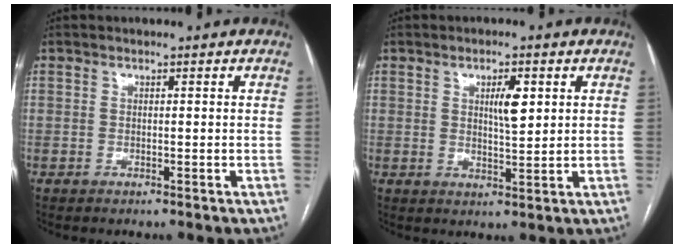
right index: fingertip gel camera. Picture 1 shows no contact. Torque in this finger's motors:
{"motor_torque": [0.23, 0.01, 0.16, 0.07]}